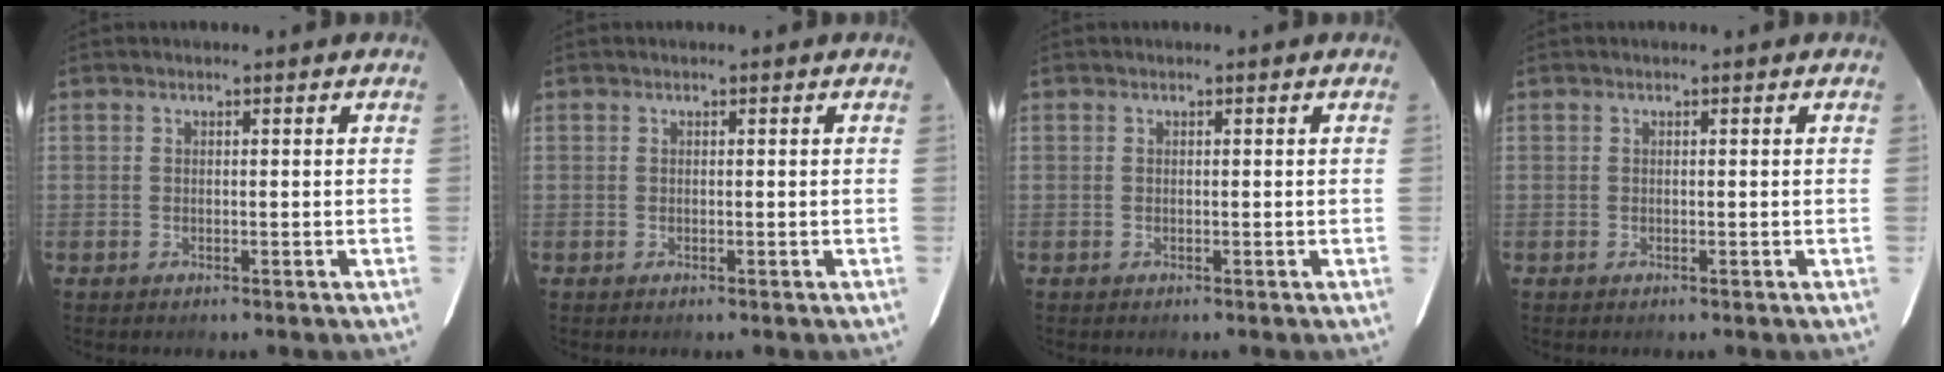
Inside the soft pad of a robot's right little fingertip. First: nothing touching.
{"total": 0.0}
{"total": 0.0}
{"total": 0.0}